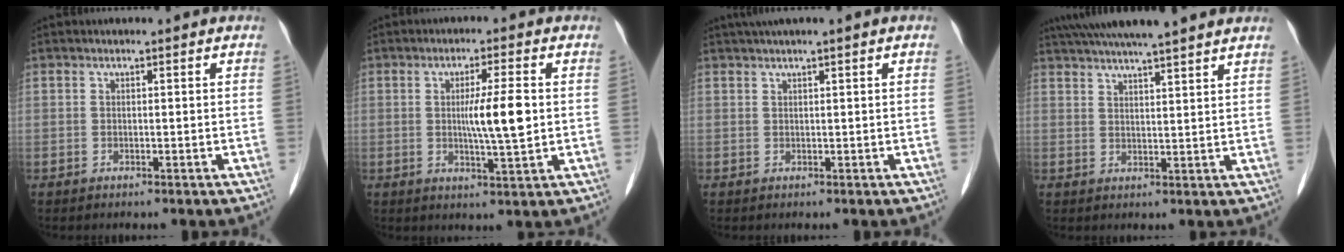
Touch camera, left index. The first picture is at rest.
{"total": 6.6, "force": [0.4, 0.2, 6.6], "torque": [-0.112, -0.007, 0.006]}
{"total": 3.5, "force": [2.4, -0.3, 2.4], "torque": [-0.043, 0.026, 0.045]}
{"total": 16.4, "force": [14.3, 0.3, 7.9], "torque": [-0.135, 0.040, 0.201]}